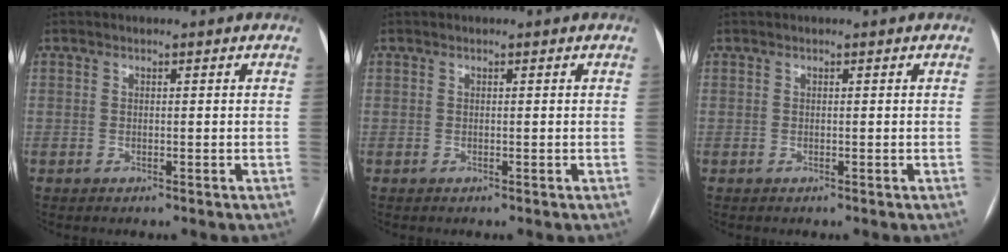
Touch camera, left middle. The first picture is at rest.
{"total": 0.0}
{"total": 0.0}